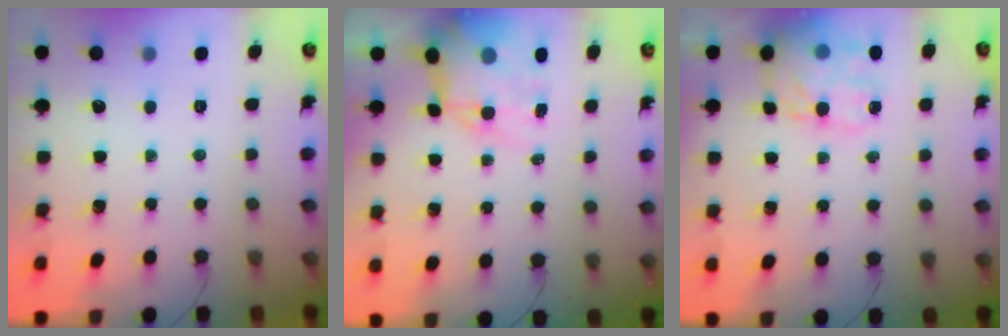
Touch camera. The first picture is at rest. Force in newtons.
{"total": 12.2, "press": 11.9, "slide": 2.8}
{"total": 14.1, "press": 13.7, "slide": 3.3}